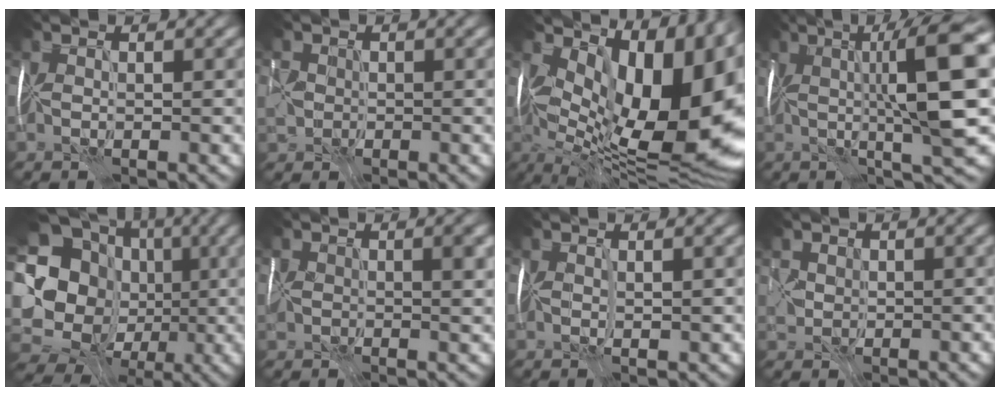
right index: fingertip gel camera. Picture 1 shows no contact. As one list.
[{"total": 1.9, "force": [-0.6, 1.8, 0.5], "torque": [-0.022, 0.002, -0.008]}, {"total": 17.1, "force": [1.1, 8.9, 14.6], "torque": [-0.202, -0.002, 0.036]}, {"total": 11.6, "force": [0.9, 1.8, 11.4], "torque": [-0.164, 0.012, 0.023]}, {"total": 18.1, "force": [-1.7, 16.1, 8.0], "torque": [-0.179, 0.020, -0.031]}, {"total": 3.9, "force": [0.4, 2.4, 3.1], "torque": [-0.056, -0.005, 0.021]}, {"total": 0.7, "force": [0.0, -0.1, 0.7], "torque": [-0.015, 0.001, 0.004]}, {"total": 1.5, "force": [0.1, 1.4, 0.3], "torque": [-0.018, 0.003, 0.009]}]